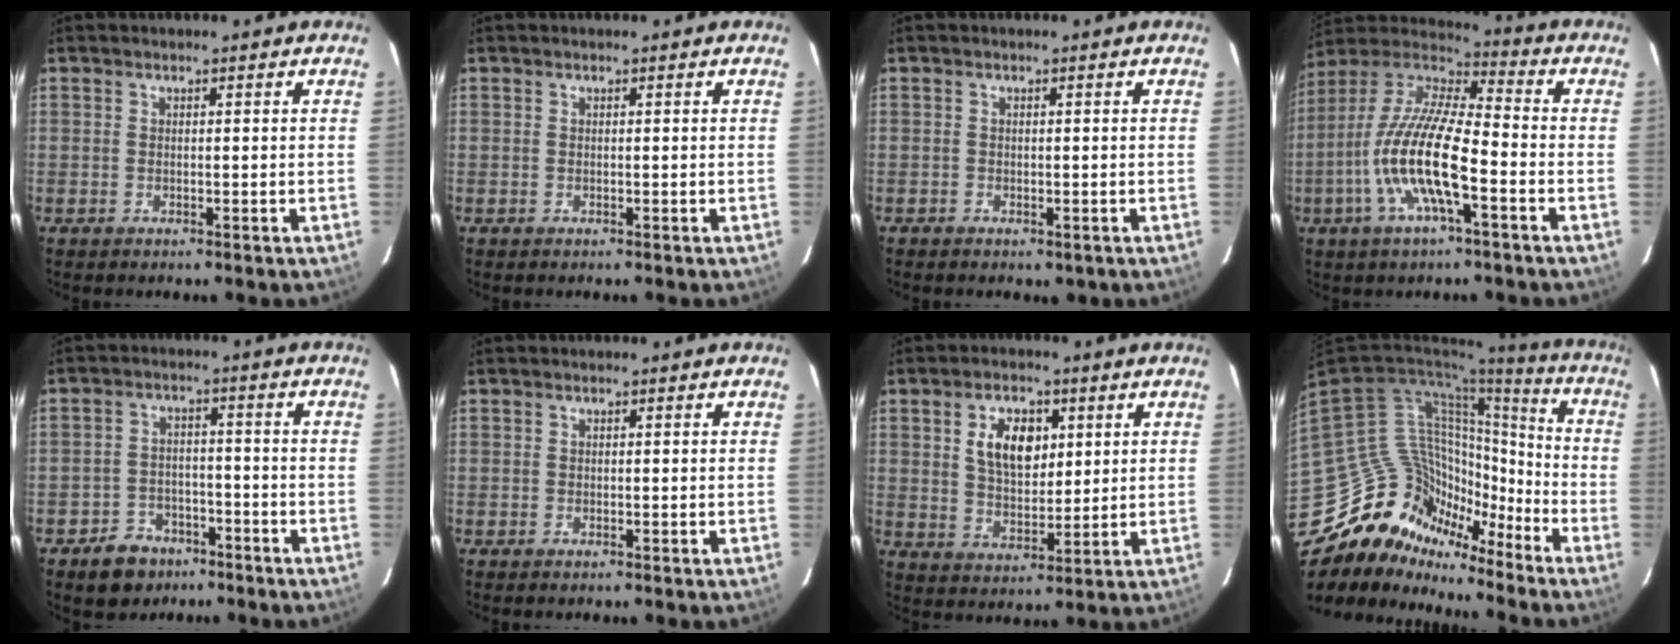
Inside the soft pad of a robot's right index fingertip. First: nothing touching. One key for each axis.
{"total": 0.0}
{"total": 1.5, "fx": -0.7, "fy": 1.3, "fz": 0.5, "tx": -0.009, "ty": -0.002, "tz": -0.008}
{"total": 16.4, "fx": -5.4, "fy": 3.9, "fz": 15.0, "tx": -0.298, "ty": -0.007, "tz": -0.112}
{"total": 7.7, "fx": -5.3, "fy": 5.2, "fz": 2.0, "tx": -0.058, "ty": 0.023, "tz": -0.071}
{"total": 0.0}
{"total": 9.0, "fx": 3.0, "fy": 5.2, "fz": 6.6, "tx": -0.120, "ty": 0.011, "tz": 0.059}
{"total": 18.8, "fx": -14.6, "fy": 11.3, "fz": 3.4, "tx": -0.067, "ty": 0.056, "tz": -0.247}